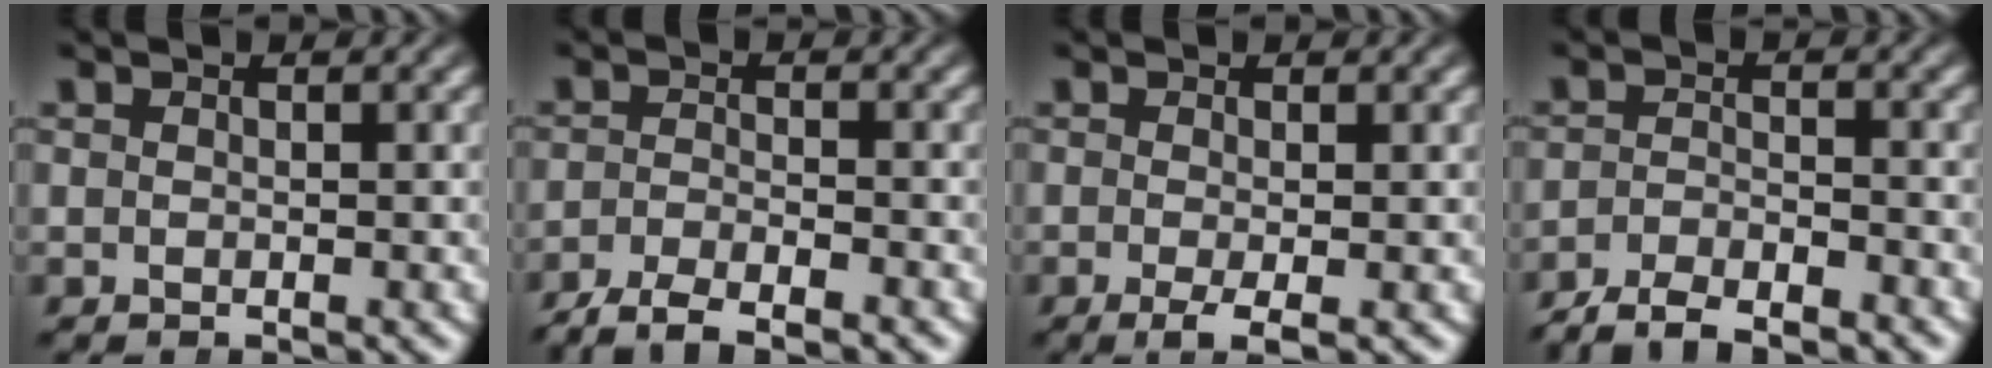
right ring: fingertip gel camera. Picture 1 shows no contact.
{"total": 4.8, "force": [-4.2, 1.3, 2.0], "torque": [-0.027, -0.014, -0.063]}
{"total": 2.7, "force": [-1.6, 0.8, 2.1], "torque": [-0.043, -0.020, -0.019]}
{"total": 4.8, "force": [-4.4, 1.3, 1.5], "torque": [-0.018, -0.013, -0.070]}